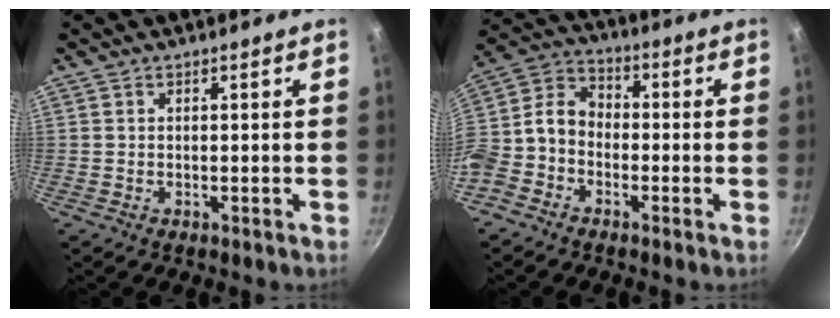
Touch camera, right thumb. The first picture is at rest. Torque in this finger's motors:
{"motor_torque": [1.09, 2.11, 1.17, -0.99, 0.10]}